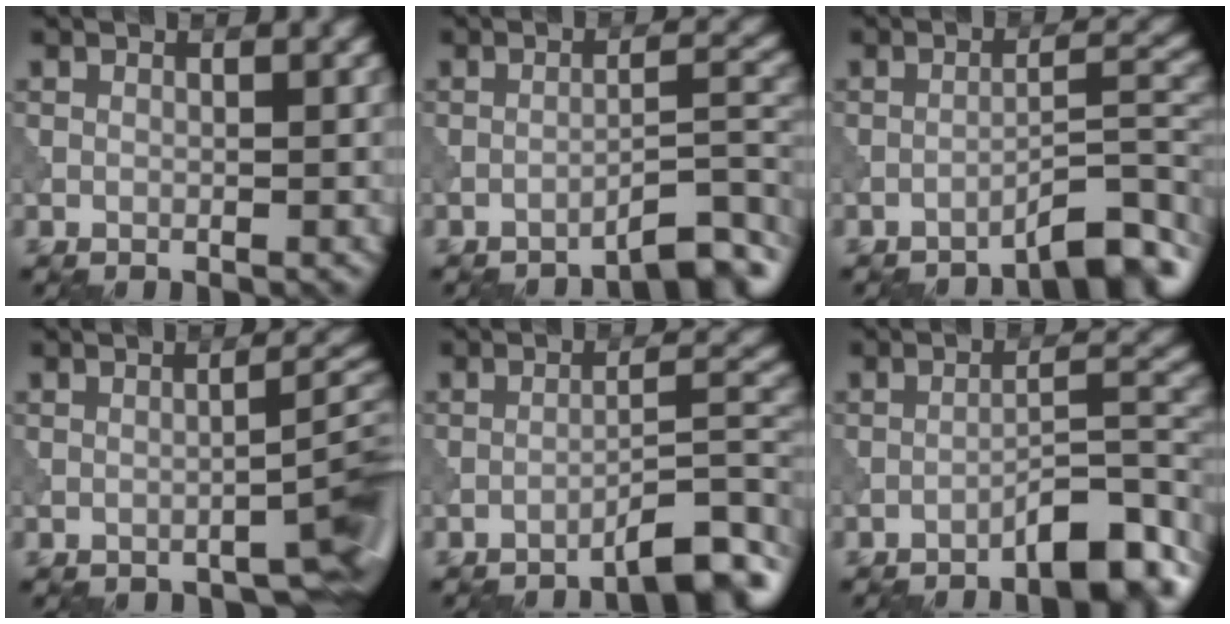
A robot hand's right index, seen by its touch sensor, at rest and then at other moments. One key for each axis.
{"total": 4.5, "fx": -3.5, "fy": 0.6, "fz": 2.8, "tx": -0.037, "ty": 0.016, "tz": -0.052}
{"total": 5.2, "fx": -3.9, "fy": 0.7, "fz": 3.3, "tx": -0.043, "ty": 0.017, "tz": -0.059}
{"total": 4.4, "fx": -2.8, "fy": 0.9, "fz": 3.2, "tx": -0.030, "ty": 0.017, "tz": -0.044}
{"total": 5.3, "fx": -3.8, "fy": 0.7, "fz": 3.7, "tx": -0.049, "ty": 0.019, "tz": -0.056}
{"total": 5.9, "fx": -4.1, "fy": 1.2, "fz": 4.0, "tx": -0.054, "ty": 0.017, "tz": -0.061}